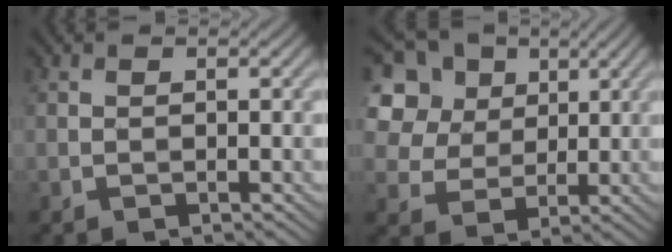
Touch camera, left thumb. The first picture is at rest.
{"total": 14.6, "force": [6.9, 10.9, 6.8], "torque": [-0.212, 0.036, 0.150]}